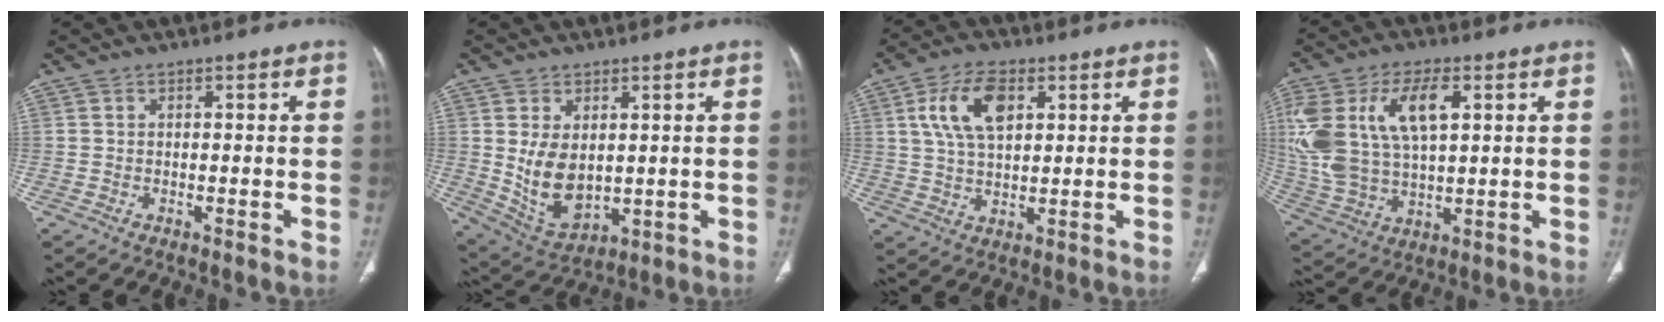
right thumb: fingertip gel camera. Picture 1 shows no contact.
{"total": 9.9, "force": [0.9, 6.3, 7.5], "torque": [-0.121, -0.015, 0.044]}
{"total": 10.4, "force": [3.6, 5.6, 8.0], "torque": [-0.145, -0.004, 0.067]}
{"total": 20.5, "force": [5.7, 10.9, 16.4], "torque": [-0.355, 0.002, 0.112]}